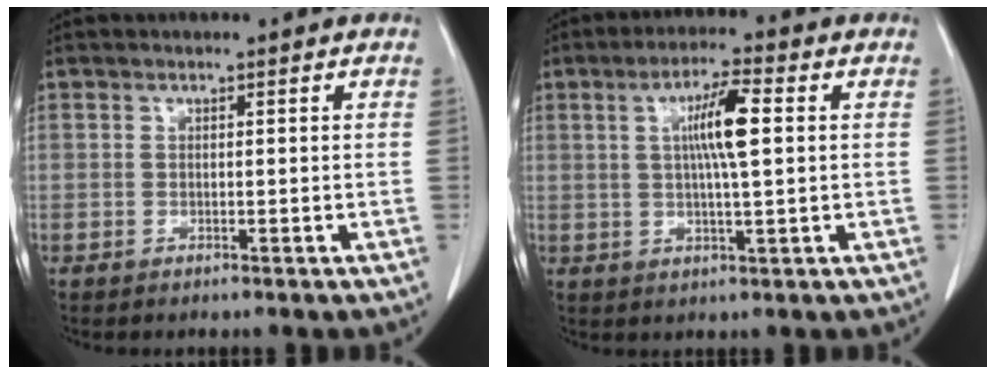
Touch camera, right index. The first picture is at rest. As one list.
[{"total": 7.2, "force": [1.4, 0.5, 7.0], "torque": [-0.128, 0.005, 0.022]}]